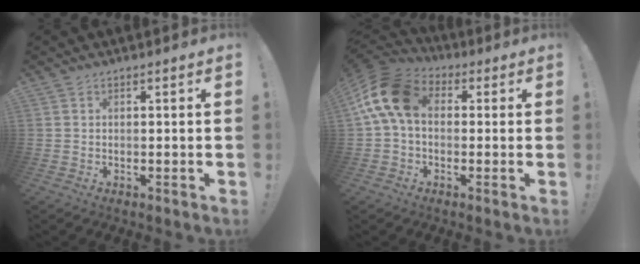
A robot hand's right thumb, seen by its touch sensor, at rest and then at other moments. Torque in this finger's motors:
{"motor_torque": [2.18, 2.12, 1.48, -0.38, 0.55]}